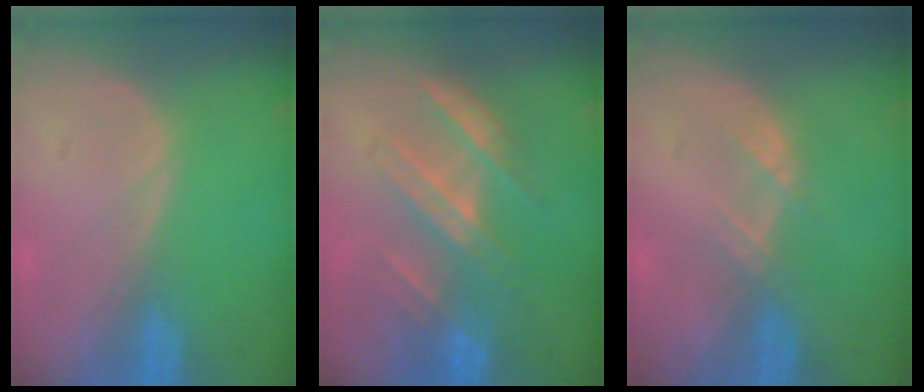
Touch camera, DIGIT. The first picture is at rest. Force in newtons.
{"total": 6.9, "press": 6.8, "slide": 1.2}
{"total": 1.9, "press": 1.9, "slide": 0.3}